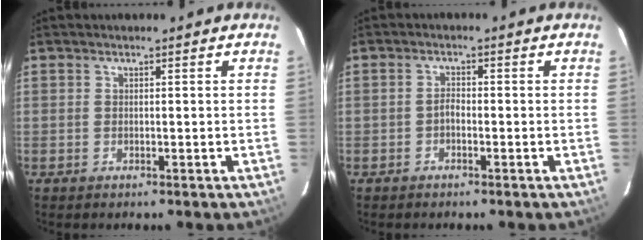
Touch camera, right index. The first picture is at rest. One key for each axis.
{"total": 1.3, "fx": -0.8, "fy": 0.6, "fz": 0.7, "tx": -0.014, "ty": 0.005, "tz": -0.018}